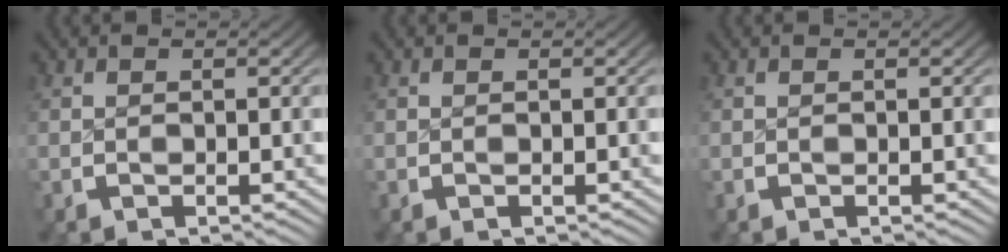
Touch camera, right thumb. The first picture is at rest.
{"total": 0.0}
{"total": 0.0}